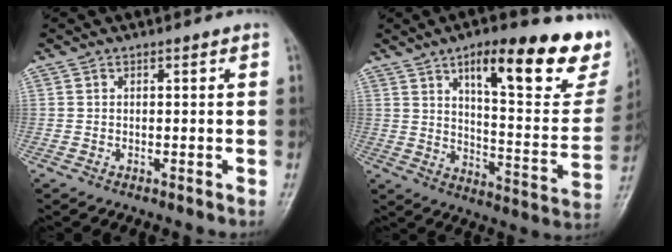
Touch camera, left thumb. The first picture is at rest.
{"total": 24.3, "force": [14.9, 7.8, 17.6], "torque": [-0.189, -0.060, 0.212]}